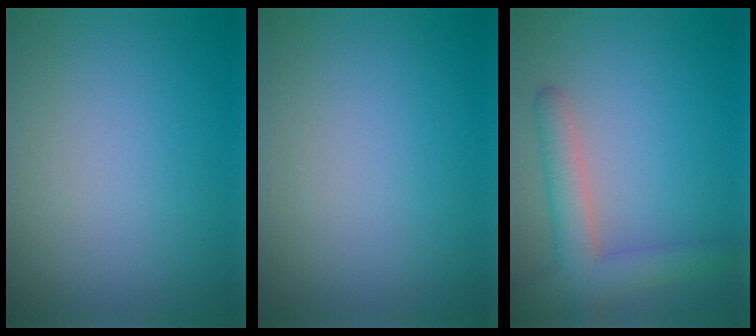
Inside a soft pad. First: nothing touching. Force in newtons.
{"total": 0.0}
{"total": 4.3, "press": 4.3, "slide": 0.2}